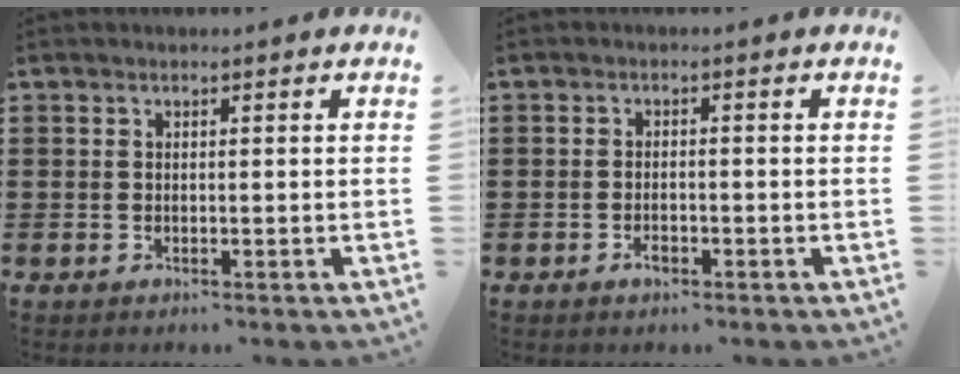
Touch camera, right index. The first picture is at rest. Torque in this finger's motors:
{"motor_torque": [-0.78, 1.35, 0.01, 0.00]}